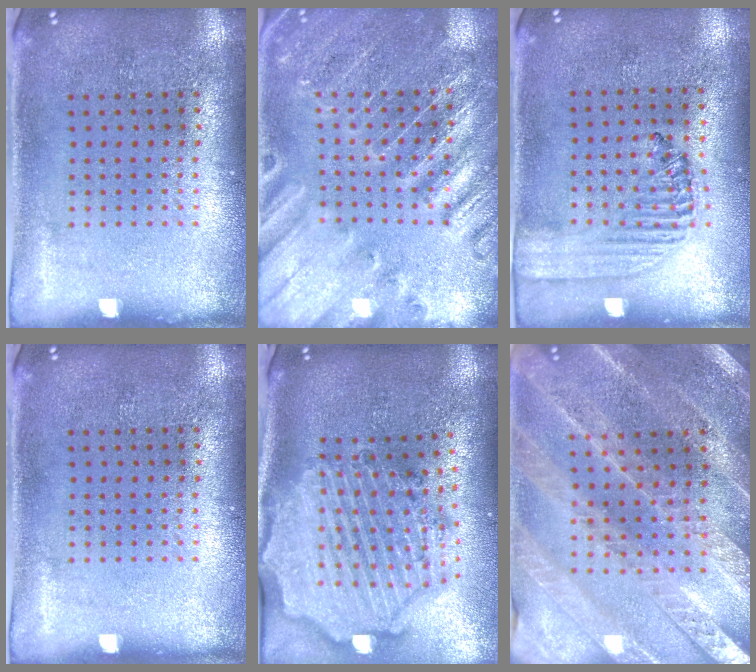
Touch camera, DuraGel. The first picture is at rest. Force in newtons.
{"total": 2.8, "press": 2.8, "slide": 0.4}
{"total": 1.4, "press": 1.2, "slide": 0.6}
{"total": 0.0}
{"total": 3.6, "press": 3.0, "slide": 2.0}
{"total": 2.5, "press": 2.5, "slide": 0.2}